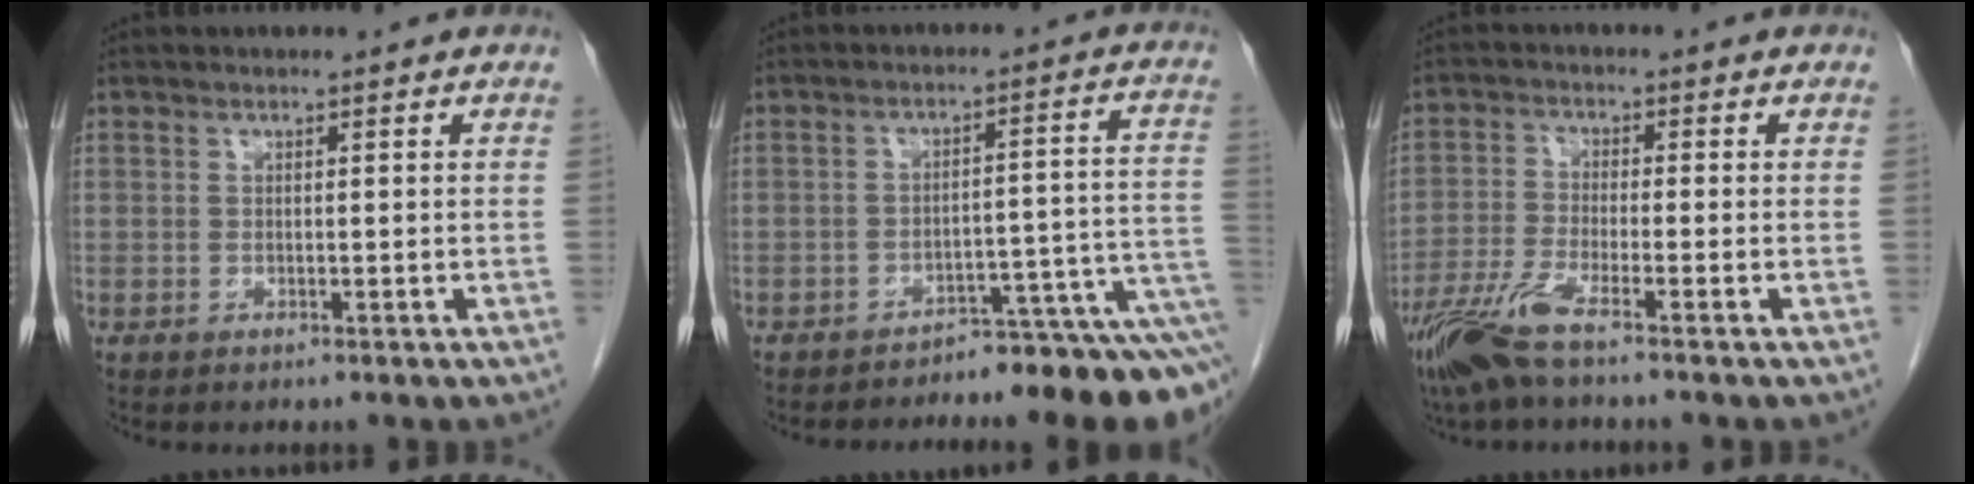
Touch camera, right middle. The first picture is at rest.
{"total": 13.2, "force": [-12.1, 1.4, 5.1], "torque": [-0.006, 0.044, -0.150]}
{"total": 7.0, "force": [-4.9, 0.3, 5.0], "torque": [-0.111, -0.021, -0.101]}